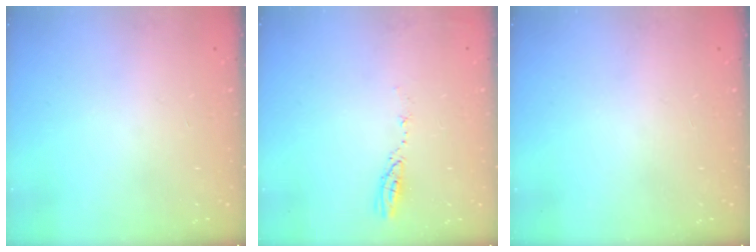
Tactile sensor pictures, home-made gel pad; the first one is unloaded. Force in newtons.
{"total": 4.0, "press": 3.9, "slide": 0.4}
{"total": 0.0}